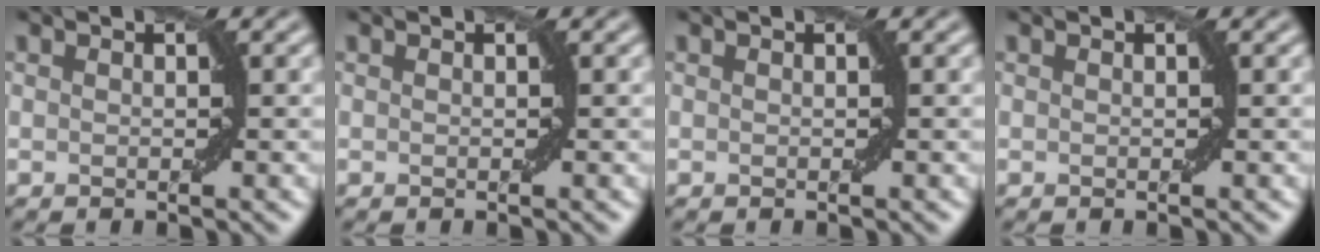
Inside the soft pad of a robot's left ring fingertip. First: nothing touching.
{"total": 0.0}
{"total": 0.0}
{"total": 0.0}